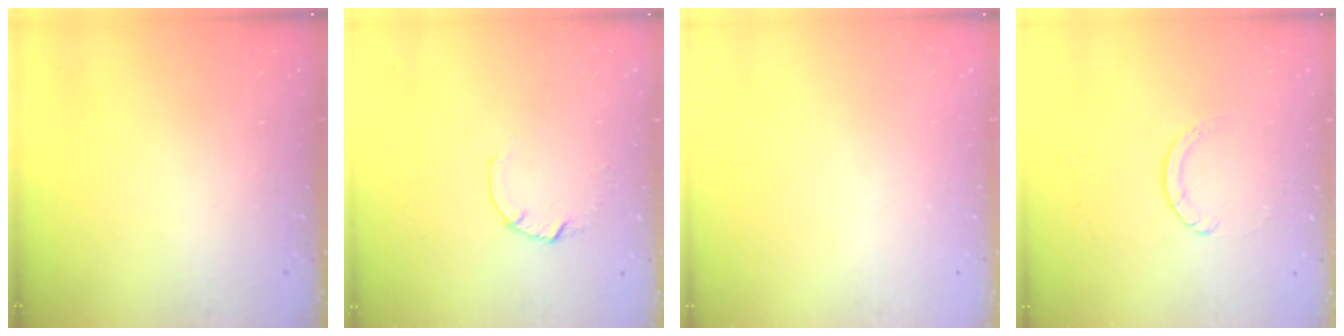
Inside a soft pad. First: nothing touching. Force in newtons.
{"total": 2.6, "press": 2.6, "slide": 0.4}
{"total": 0.0}
{"total": 1.3, "press": 1.2, "slide": 0.2}